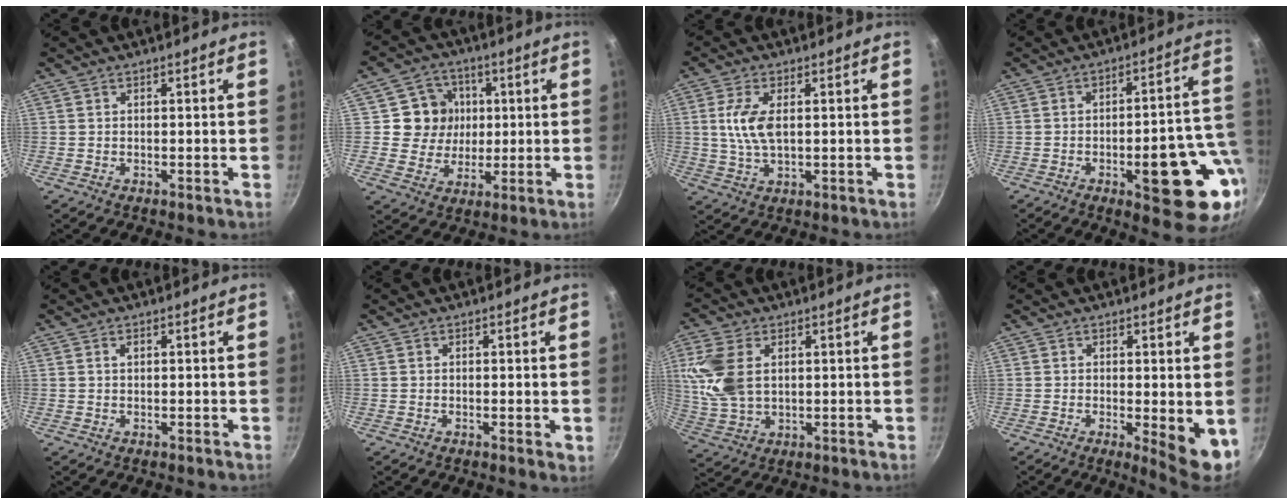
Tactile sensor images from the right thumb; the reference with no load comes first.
{"total": 9.8, "force": [1.8, 9.2, 2.8], "torque": [-0.006, -0.001, 0.025]}
{"total": 7.4, "force": [1.1, 3.5, 6.4], "torque": [-0.128, 0.000, 0.020]}
{"total": 18.8, "force": [-5.4, 6.5, 16.7], "torque": [-0.166, 0.026, -0.068]}
{"total": 0.9, "force": [0.3, 0.6, 0.6], "torque": [-0.008, 0.002, 0.005]}
{"total": 1.5, "force": [0.0, 0.4, 1.5], "torque": [-0.020, -0.005, -0.002]}
{"total": 11.2, "force": [2.5, 7.2, 8.2], "torque": [-0.166, -0.004, 0.055]}
{"total": 6.9, "force": [-0.7, 1.8, 6.7], "torque": [-0.081, -0.011, -0.004]}